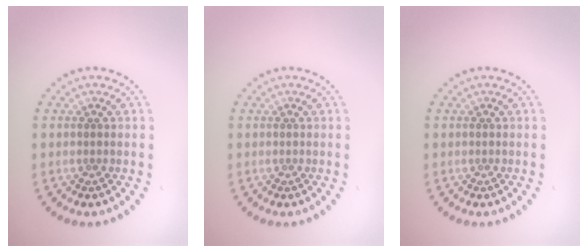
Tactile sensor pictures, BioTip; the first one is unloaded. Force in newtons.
{"total": 0.0}
{"total": 0.0}